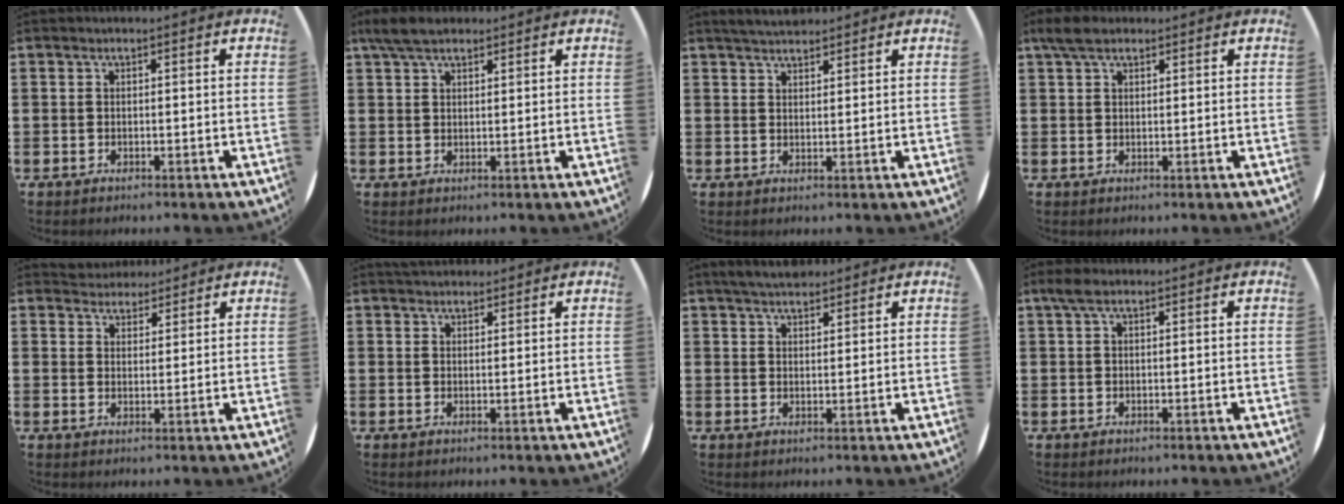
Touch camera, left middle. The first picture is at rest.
{"total": 4.2, "force": [3.3, 1.5, 2.1], "torque": [-0.048, 0.007, 0.061]}
{"total": 2.9, "force": [2.8, 0.5, 0.6], "torque": [-0.015, -0.002, 0.052]}
{"total": 3.1, "force": [2.2, 1.4, 1.7], "torque": [-0.030, 0.006, 0.039]}
{"total": 3.4, "force": [3.3, 1.0, -0.2], "torque": [-0.005, -0.006, 0.063]}
{"total": 1.7, "force": [1.6, 0.5, -0.1], "torque": [0.008, 0.001, 0.030]}
{"total": 3.4, "force": [3.2, 0.8, 0.9], "torque": [-0.023, -0.003, 0.059]}
{"total": 1.7, "force": [1.0, 0.7, 1.2], "torque": [-0.024, 0.007, 0.016]}